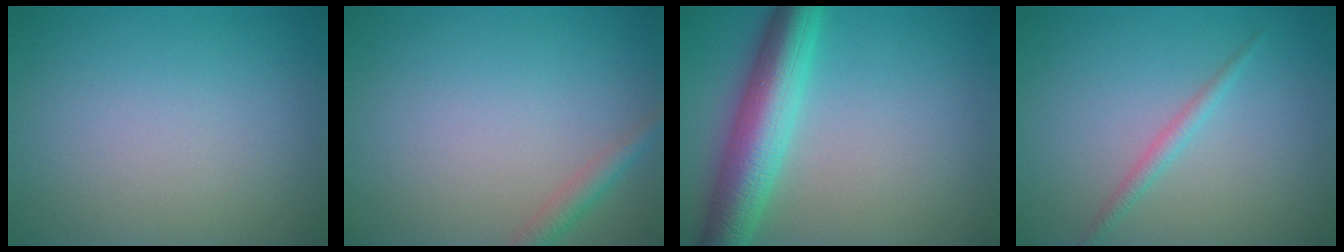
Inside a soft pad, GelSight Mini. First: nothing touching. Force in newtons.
{"total": 1.8, "press": 1.8, "slide": 0.1}
{"total": 7.1, "press": 7.1, "slide": 0.0}
{"total": 1.4, "press": 1.4, "slide": 0.0}